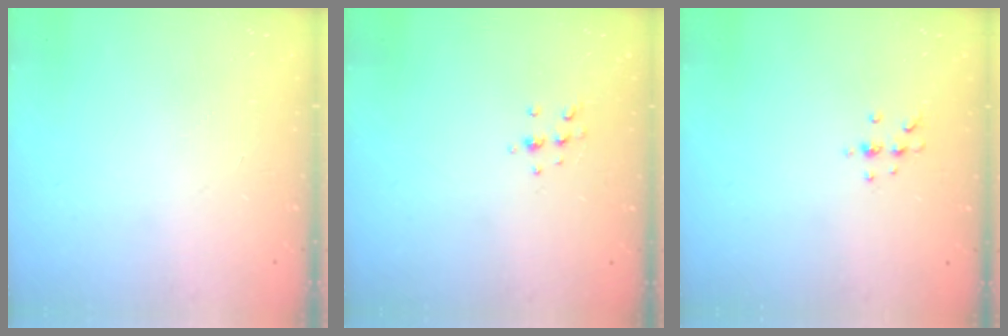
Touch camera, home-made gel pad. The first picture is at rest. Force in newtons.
{"total": 5.5, "press": 5.3, "slide": 1.5}
{"total": 4.3, "press": 4.0, "slide": 1.4}